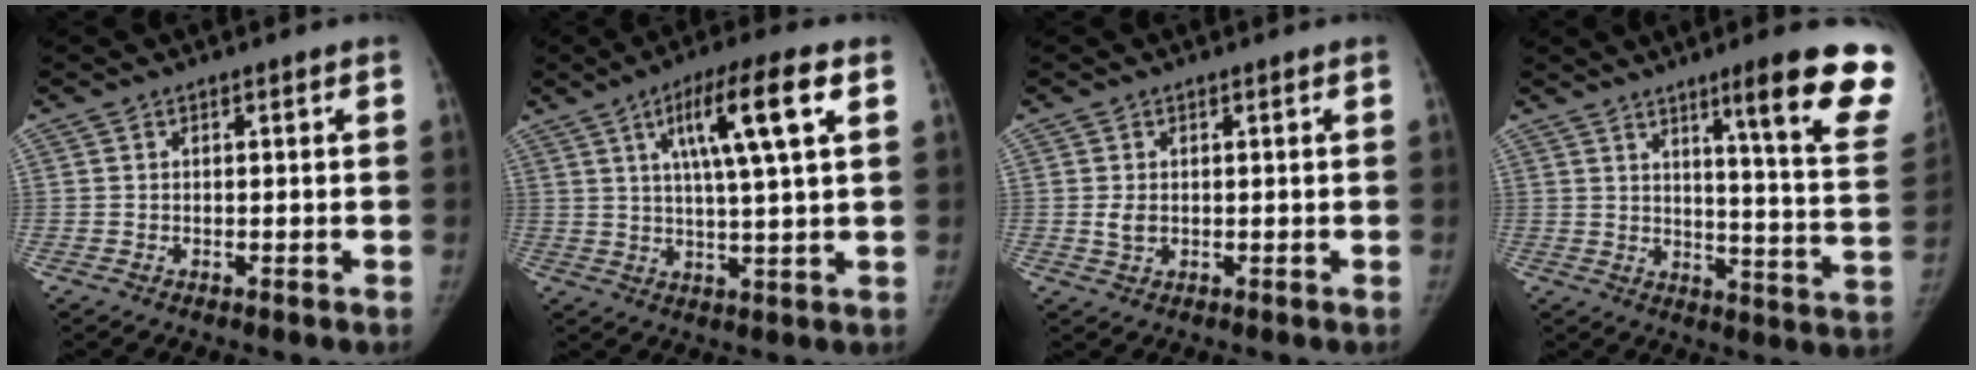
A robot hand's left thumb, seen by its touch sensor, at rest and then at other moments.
{"total": 12.8, "force": [4.9, 1.7, 11.7], "torque": [-0.202, -0.004, 0.078]}
{"total": 2.0, "force": [0.1, 1.5, 1.3], "torque": [-0.020, -0.004, 0.008]}
{"total": 19.2, "force": [11.9, 1.6, 15.0], "torque": [-0.169, -0.068, 0.155]}